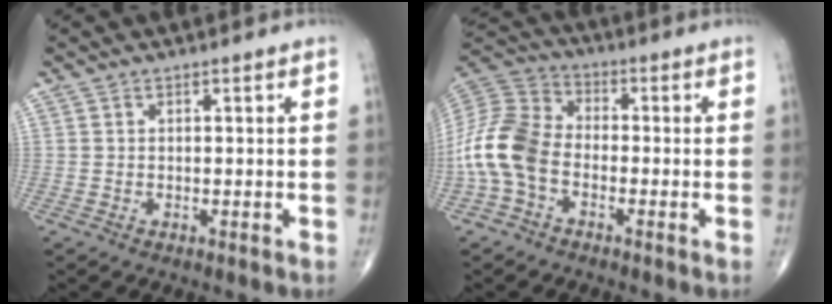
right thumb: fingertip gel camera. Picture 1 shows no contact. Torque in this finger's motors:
{"motor_torque": [0.09, 0.44, 1.15, -0.76, 0.49]}